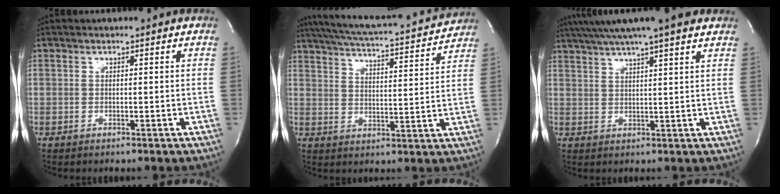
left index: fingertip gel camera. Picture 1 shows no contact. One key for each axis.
{"total": 17.5, "fx": 15.9, "fy": 1.8, "fz": 7.0, "tx": -0.122, "ty": 0.000, "tz": 0.221}
{"total": 13.6, "fx": 10.9, "fy": 0.8, "fz": 8.1, "tx": -0.141, "ty": 0.033, "tz": 0.154}